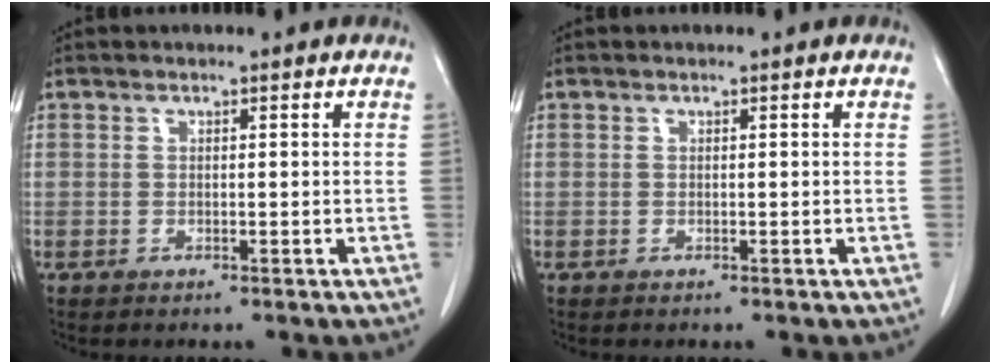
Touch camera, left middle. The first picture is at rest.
{"total": 0.0}